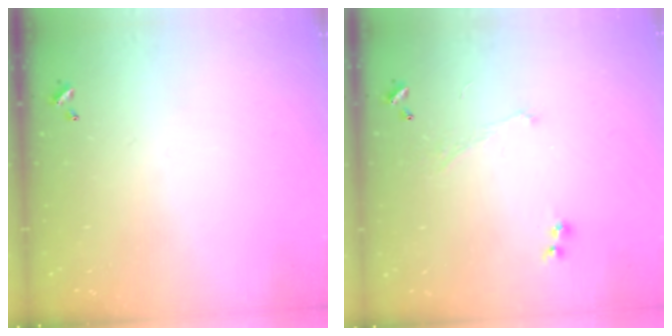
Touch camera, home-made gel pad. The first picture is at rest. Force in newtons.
{"total": 1.2, "press": 1.0, "slide": 0.8}